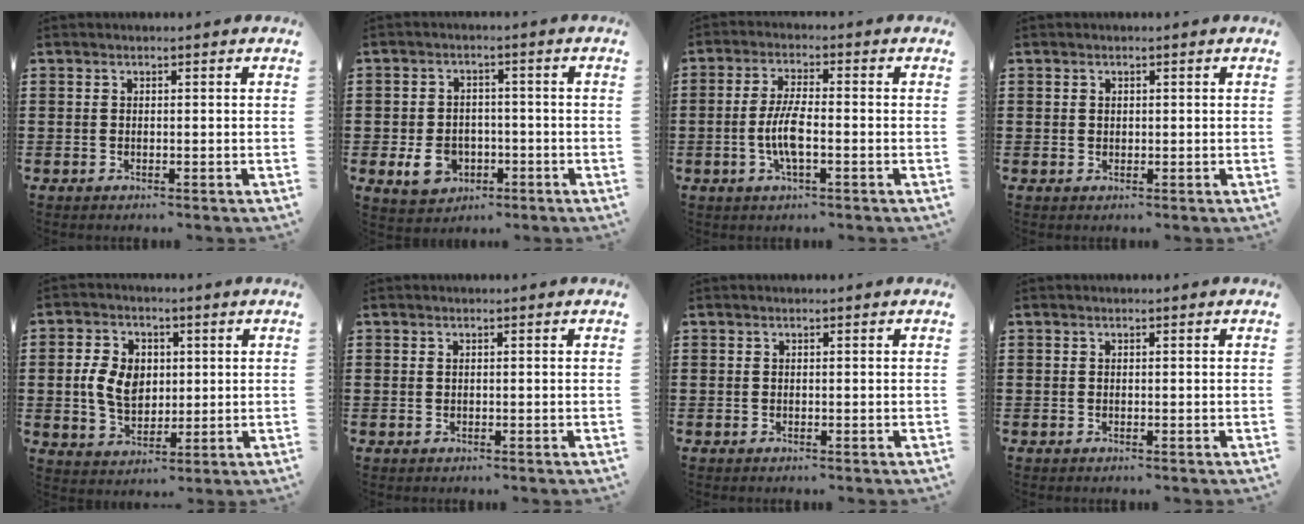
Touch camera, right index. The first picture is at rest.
{"total": 5.9, "force": [-2.0, 4.4, 3.3], "torque": [-0.082, 0.003, -0.040]}
{"total": 5.7, "force": [-1.4, 1.5, 5.3], "torque": [-0.119, -0.005, -0.034]}
{"total": 0.7, "force": [0.3, 0.6, 0.3], "torque": [-0.007, 0.002, 0.006]}
{"total": 7.5, "force": [0.6, 5.4, 5.1], "torque": [-0.130, 0.010, 0.005]}
{"total": 0.5, "force": [0.1, 0.2, 0.5], "torque": [-0.011, 0.000, 0.002]}
{"total": 0.0}
{"total": 0.0}